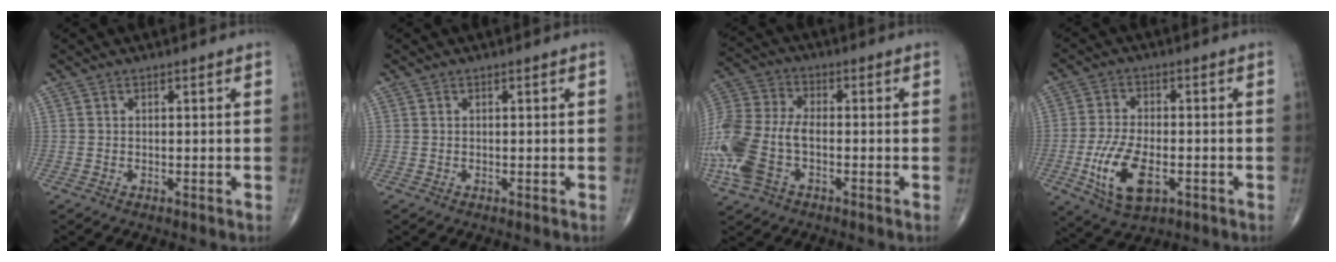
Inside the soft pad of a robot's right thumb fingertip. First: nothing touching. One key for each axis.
{"total": 0.0}
{"total": 16.1, "fx": -4.3, "fy": 9.2, "fz": 12.5, "tx": -0.309, "ty": 0.017, "tz": -0.083}
{"total": 11.2, "fx": -3.5, "fy": 5.6, "fz": 9.0, "tx": -0.175, "ty": 0.003, "tz": -0.057}